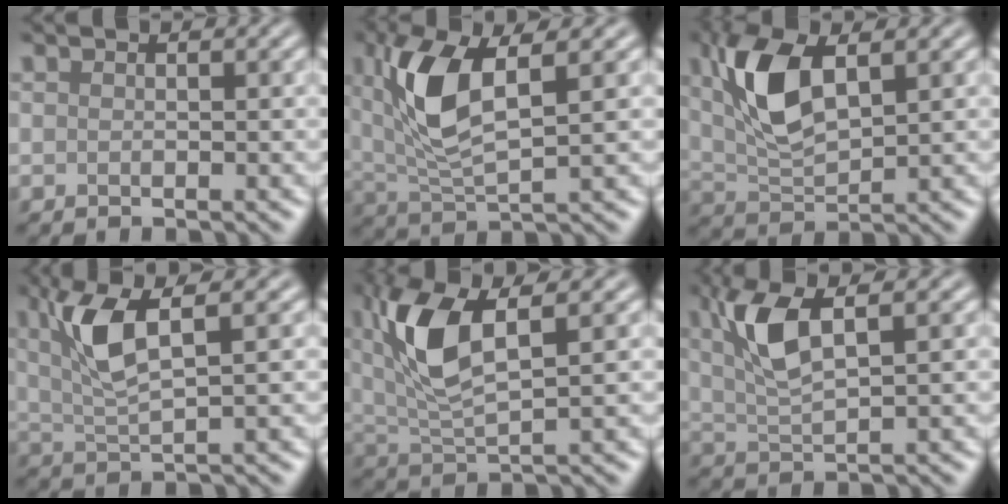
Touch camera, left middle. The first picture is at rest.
{"total": 6.7, "force": [1.7, 2.6, 6.0], "torque": [-0.137, -0.003, 0.043]}
{"total": 6.6, "force": [1.9, 3.0, 5.6], "torque": [-0.127, 0.007, 0.043]}
{"total": 4.8, "force": [1.5, 1.1, 4.4], "torque": [-0.098, 0.002, 0.041]}
{"total": 7.1, "force": [1.9, 2.6, 6.3], "torque": [-0.144, 0.002, 0.043]}
{"total": 4.8, "force": [1.7, 1.4, 4.3], "torque": [-0.099, 0.003, 0.042]}